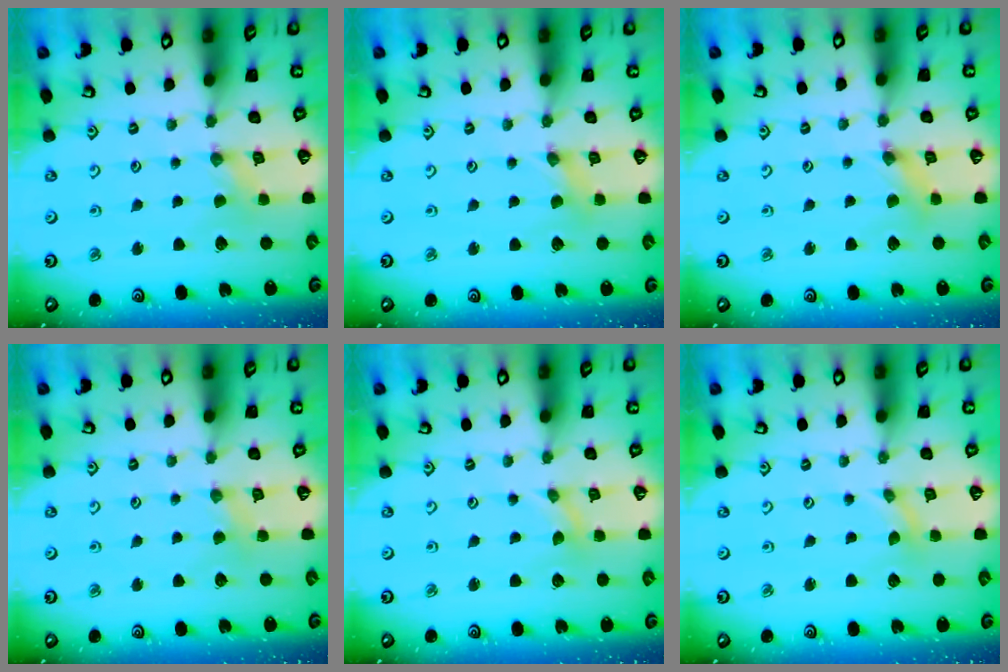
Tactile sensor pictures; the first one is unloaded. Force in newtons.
{"total": 1.6, "press": 1.5, "slide": 0.3}
{"total": 2.4, "press": 2.3, "slide": 0.4}
{"total": 2.2, "press": 2.1, "slide": 0.4}
{"total": 0.0}
{"total": 0.0}